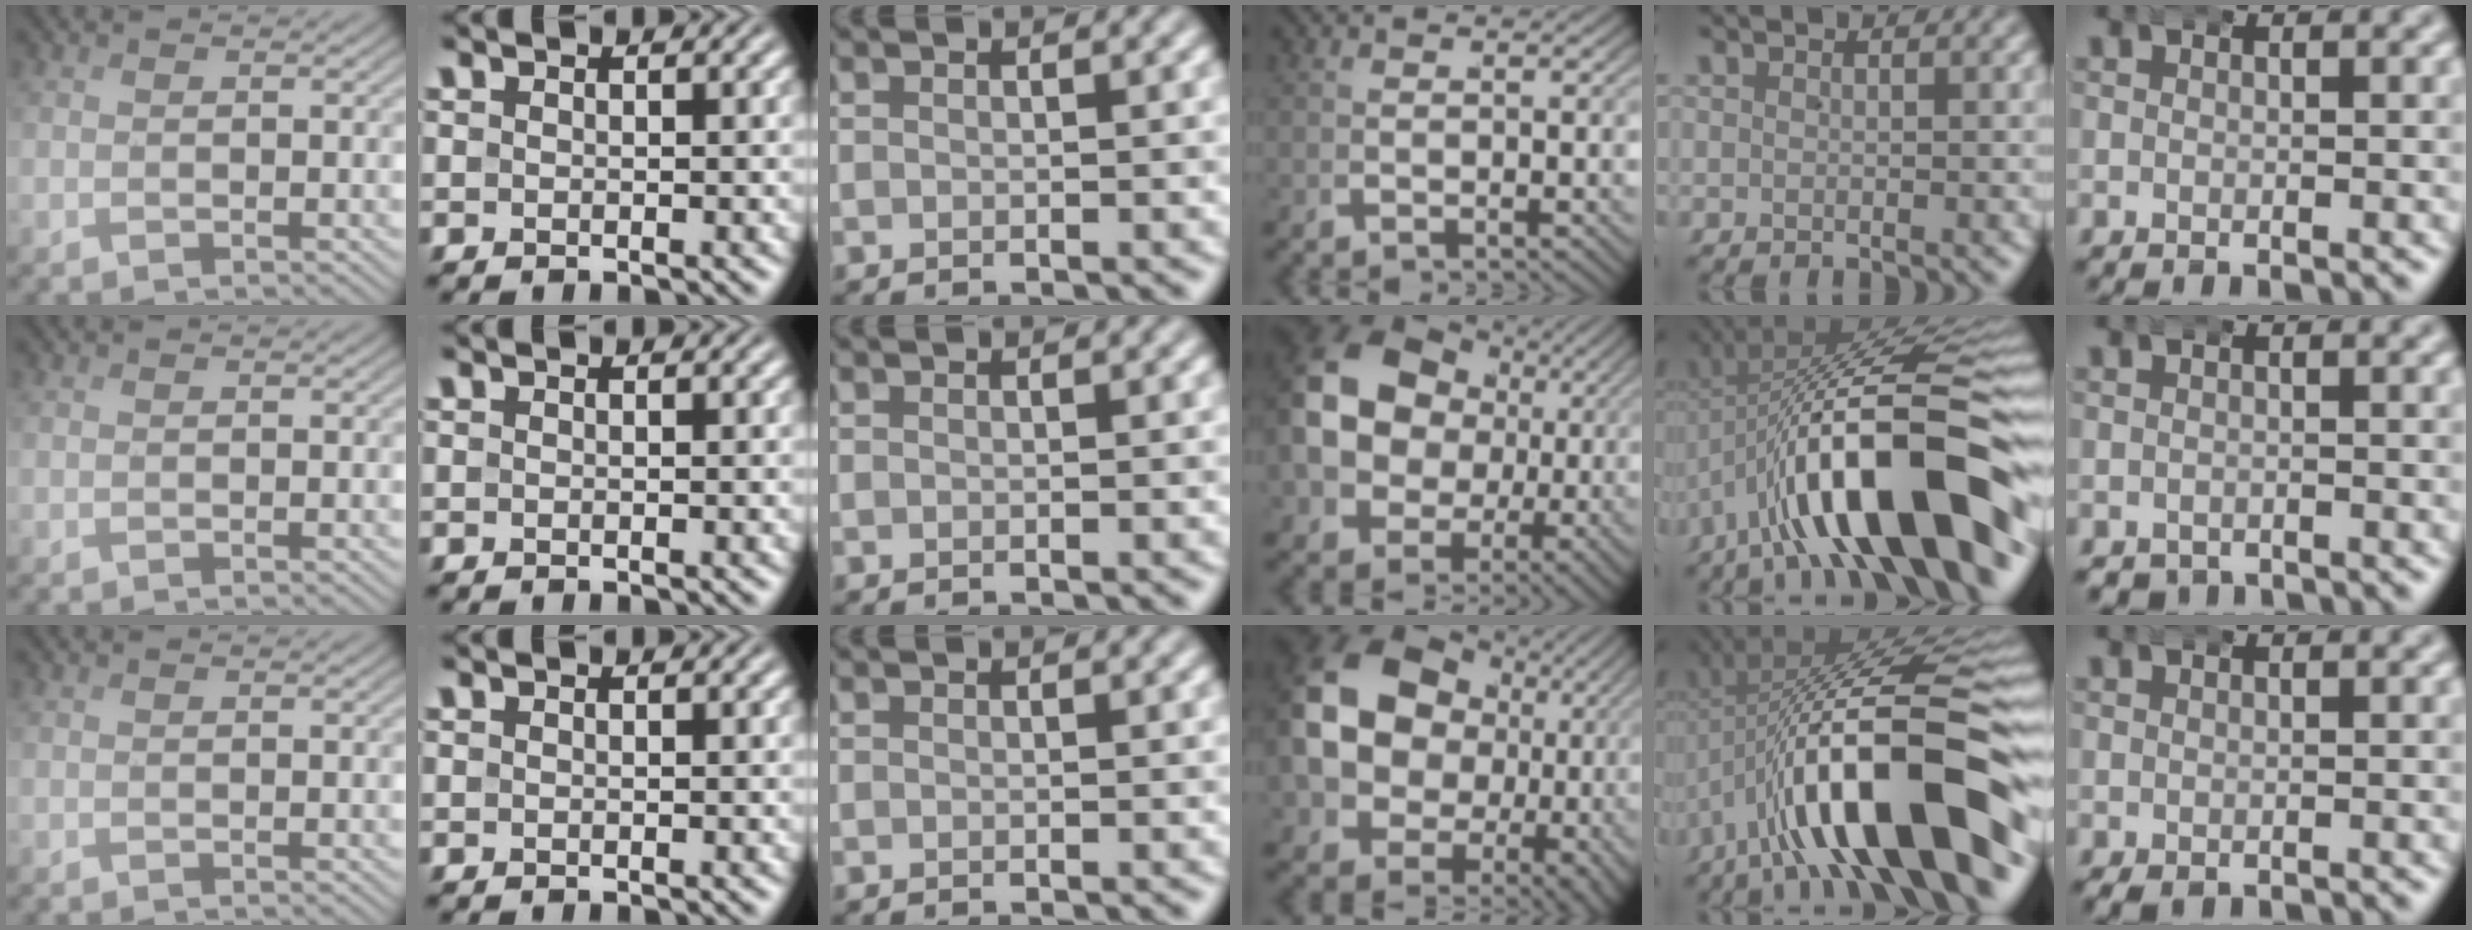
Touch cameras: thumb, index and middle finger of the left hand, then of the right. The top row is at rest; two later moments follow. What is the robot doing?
{"motion": "wrap", "object": "aluminum foil"}